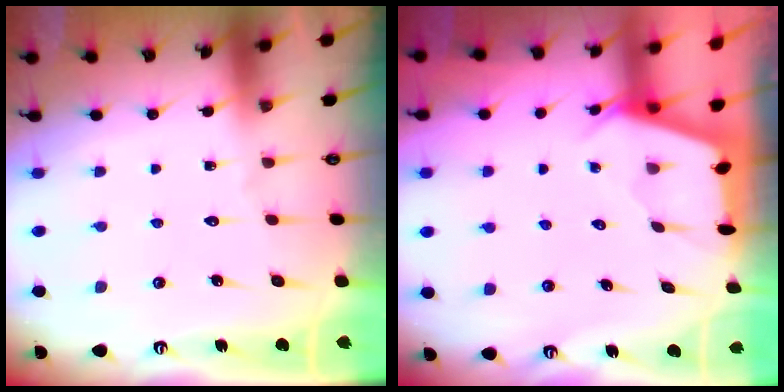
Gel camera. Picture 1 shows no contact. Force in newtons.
{"total": 2.6, "press": 2.5, "slide": 0.3}